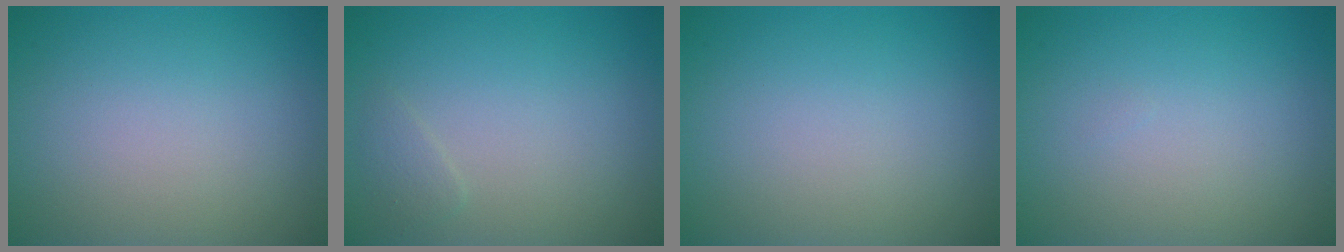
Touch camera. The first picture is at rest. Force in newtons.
{"total": 0.9, "press": 0.9, "slide": 0.0}
{"total": 0.0}
{"total": 0.0}